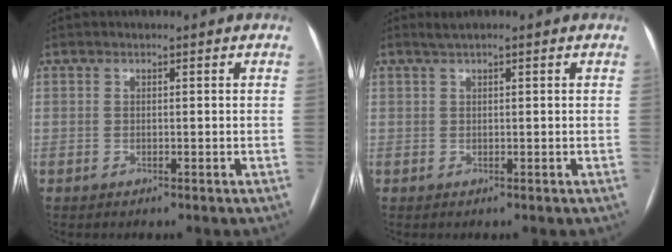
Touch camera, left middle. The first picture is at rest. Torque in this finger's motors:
{"motor_torque": [0.04, -0.02, 0.00, 0.00]}